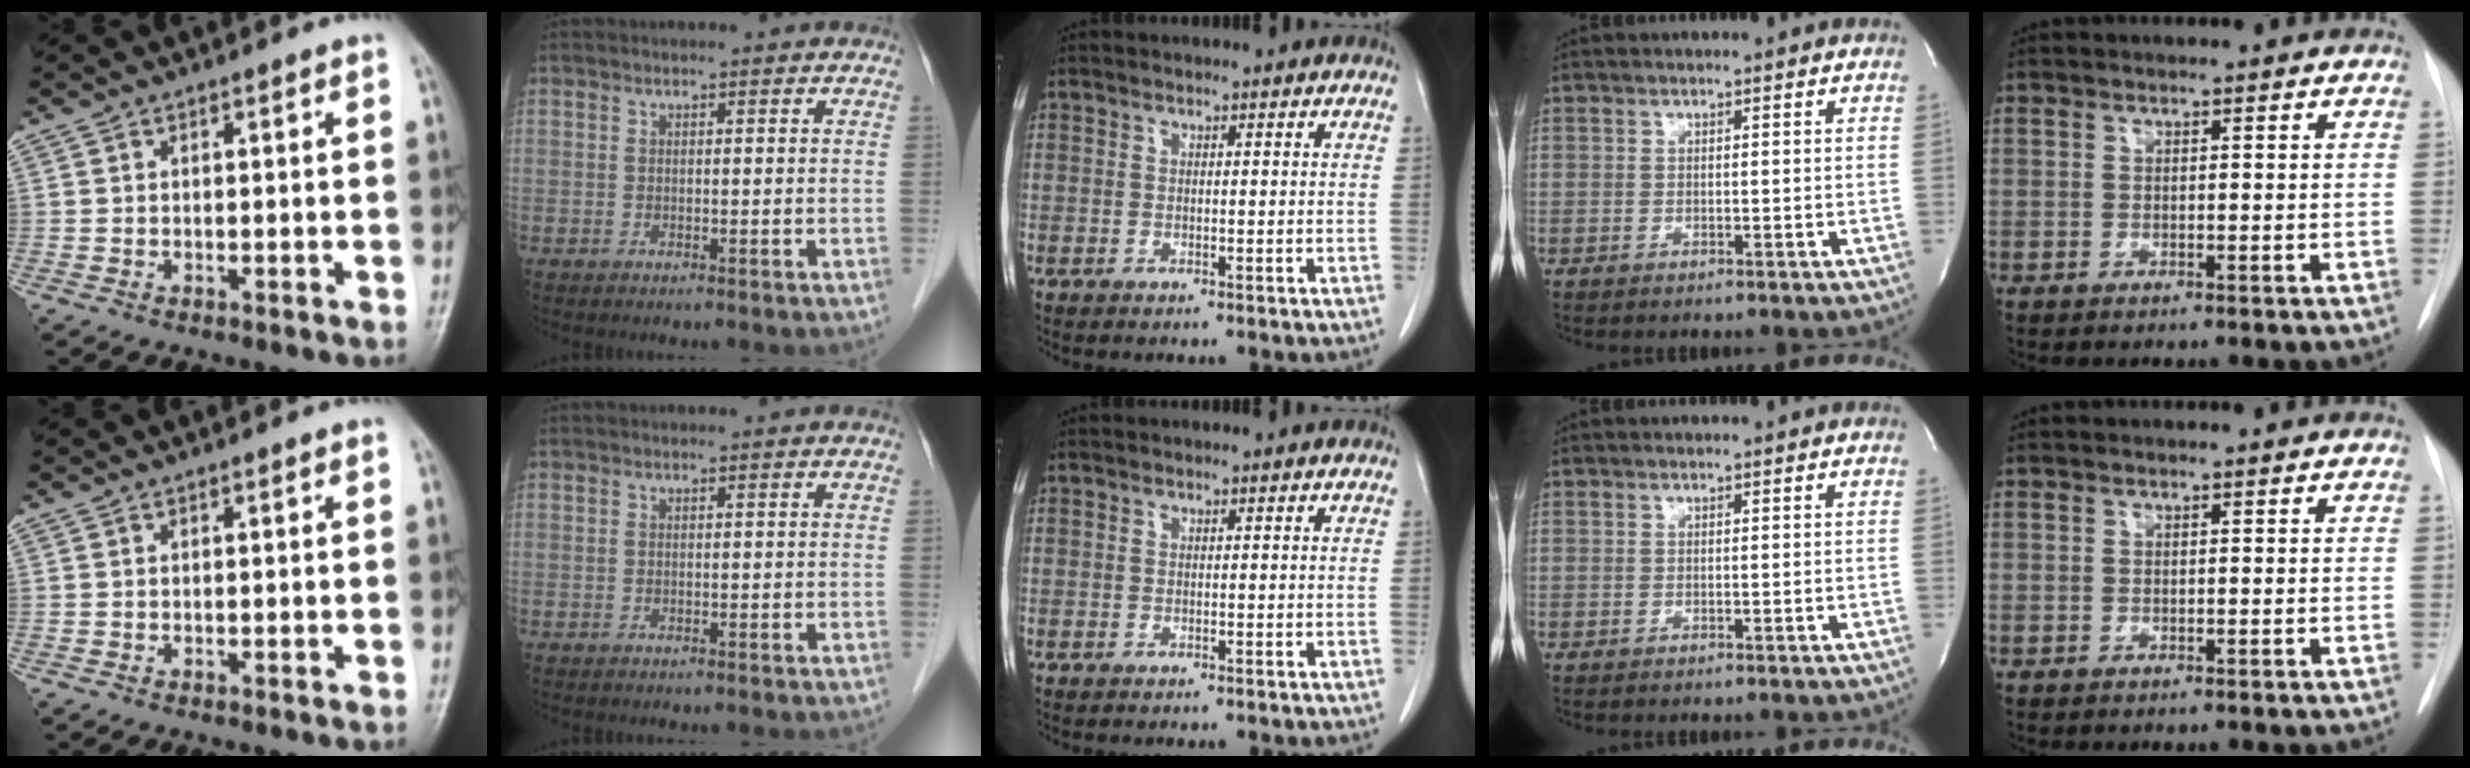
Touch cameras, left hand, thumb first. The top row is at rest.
{}